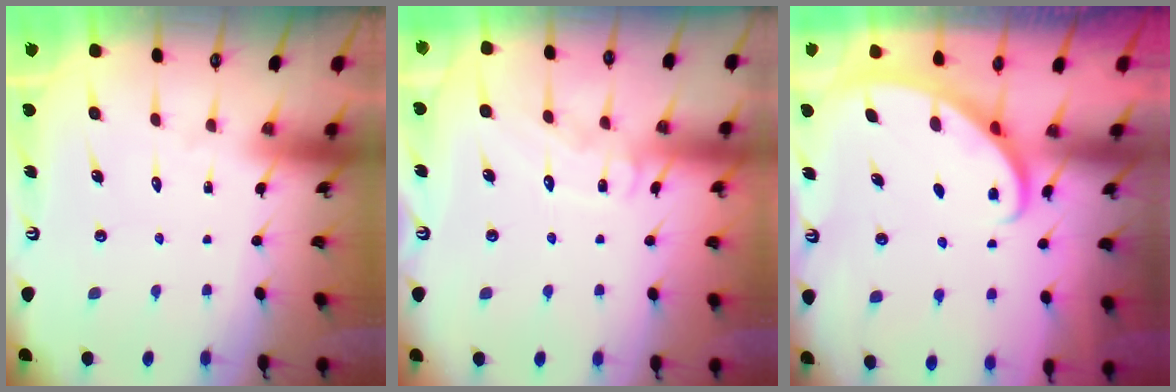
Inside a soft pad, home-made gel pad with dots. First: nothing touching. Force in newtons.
{"total": 8.2, "press": 8.2, "slide": 0.7}
{"total": 3.0, "press": 3.0, "slide": 0.1}